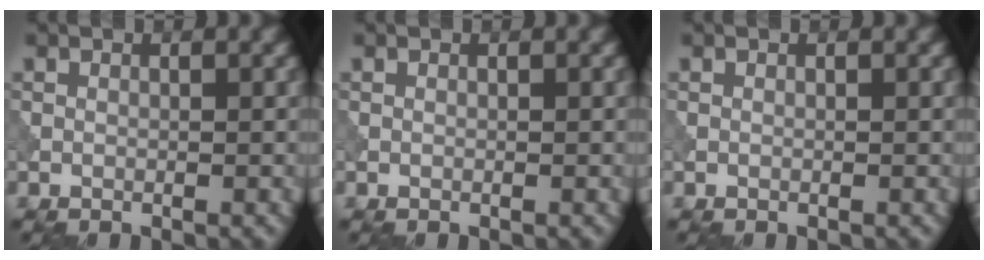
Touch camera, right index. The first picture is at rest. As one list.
[{"total": 0.0}, {"total": 0.0}]